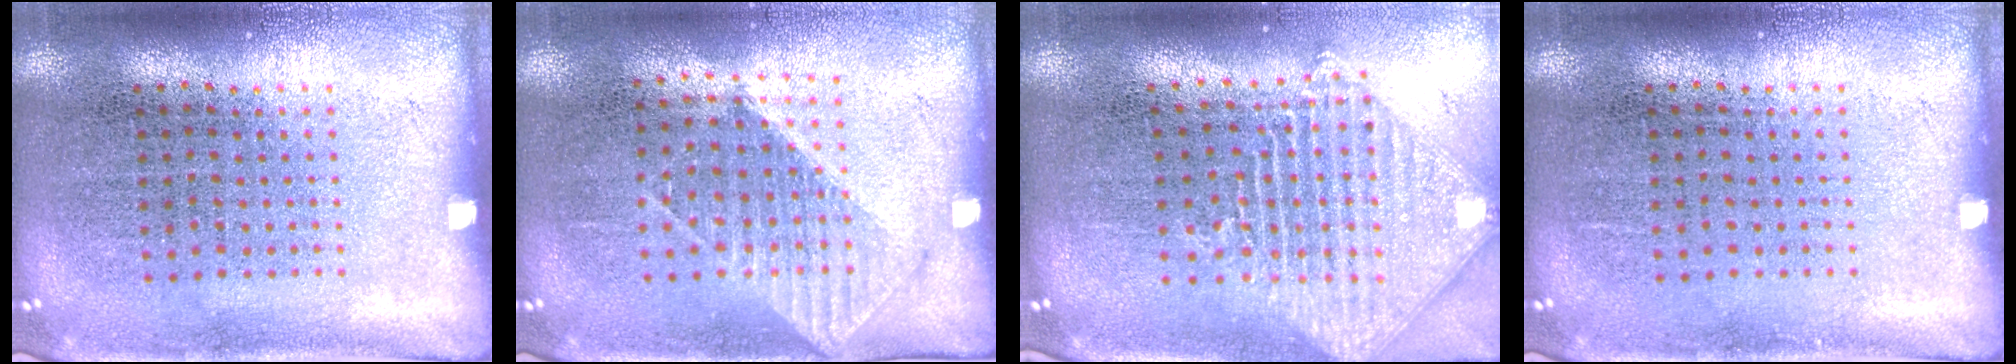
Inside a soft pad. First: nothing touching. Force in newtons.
{"total": 1.1, "press": 1.0, "slide": 0.3}
{"total": 2.0, "press": 1.7, "slide": 1.2}
{"total": 0.0}